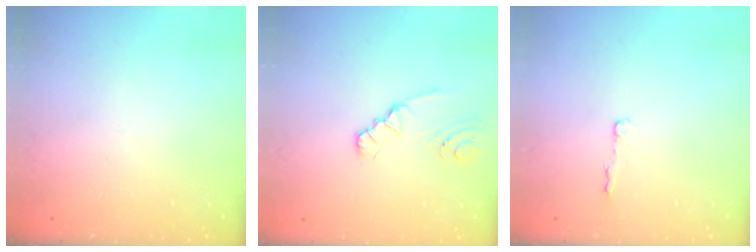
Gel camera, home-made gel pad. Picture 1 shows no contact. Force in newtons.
{"total": 2.2, "press": 2.2, "slide": 0.4}
{"total": 3.3, "press": 3.3, "slide": 0.5}